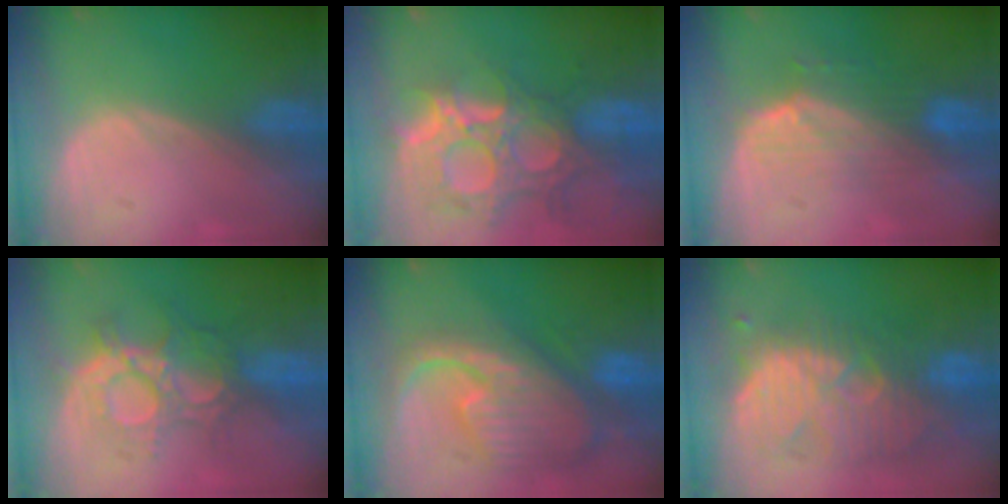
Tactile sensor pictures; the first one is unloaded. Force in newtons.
{"total": 13.1, "press": 11.2, "slide": 6.8}
{"total": 7.5, "press": 6.7, "slide": 3.3}
{"total": 8.8, "press": 8.5, "slide": 2.3}
{"total": 12.4, "press": 10.7, "slide": 6.4}
{"total": 10.5, "press": 10.2, "slide": 2.6}